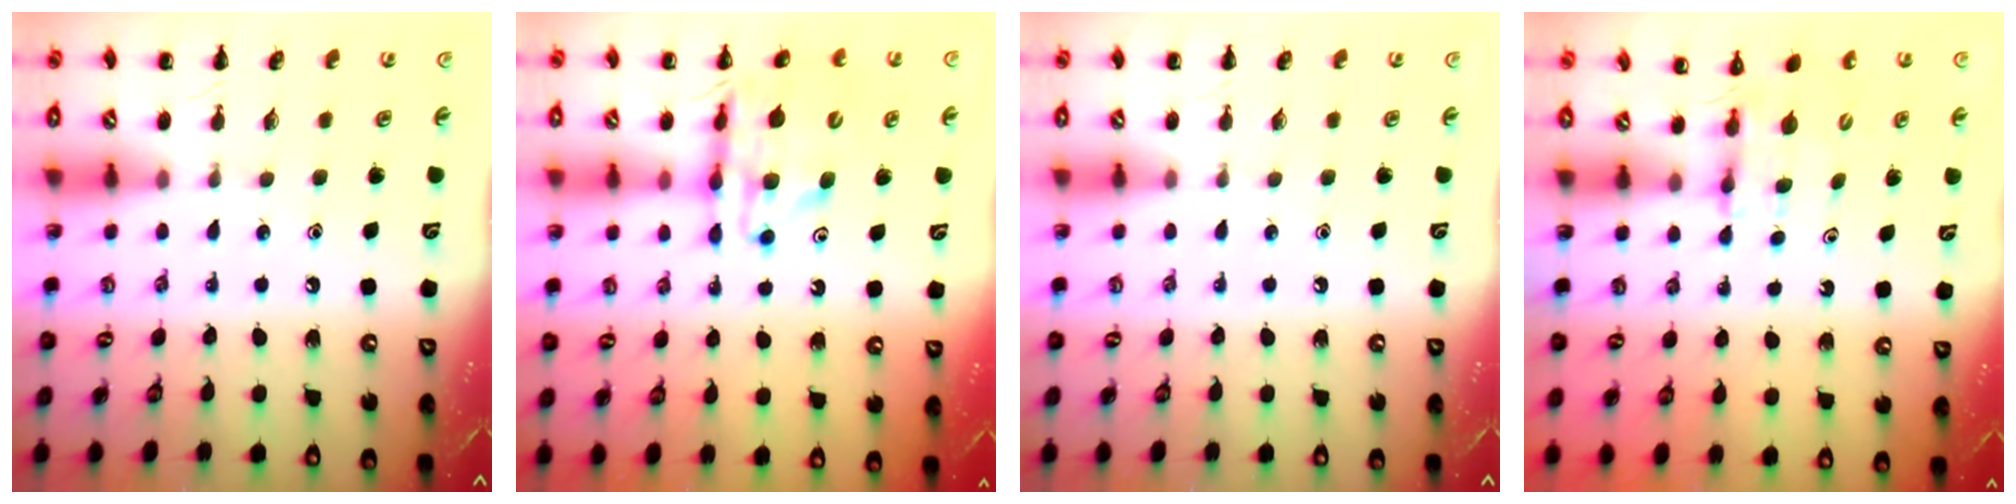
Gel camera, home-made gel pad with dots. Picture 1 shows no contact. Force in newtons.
{"total": 13.9, "press": 13.4, "slide": 3.7}
{"total": 0.0}
{"total": 4.7, "press": 4.7, "slide": 0.5}